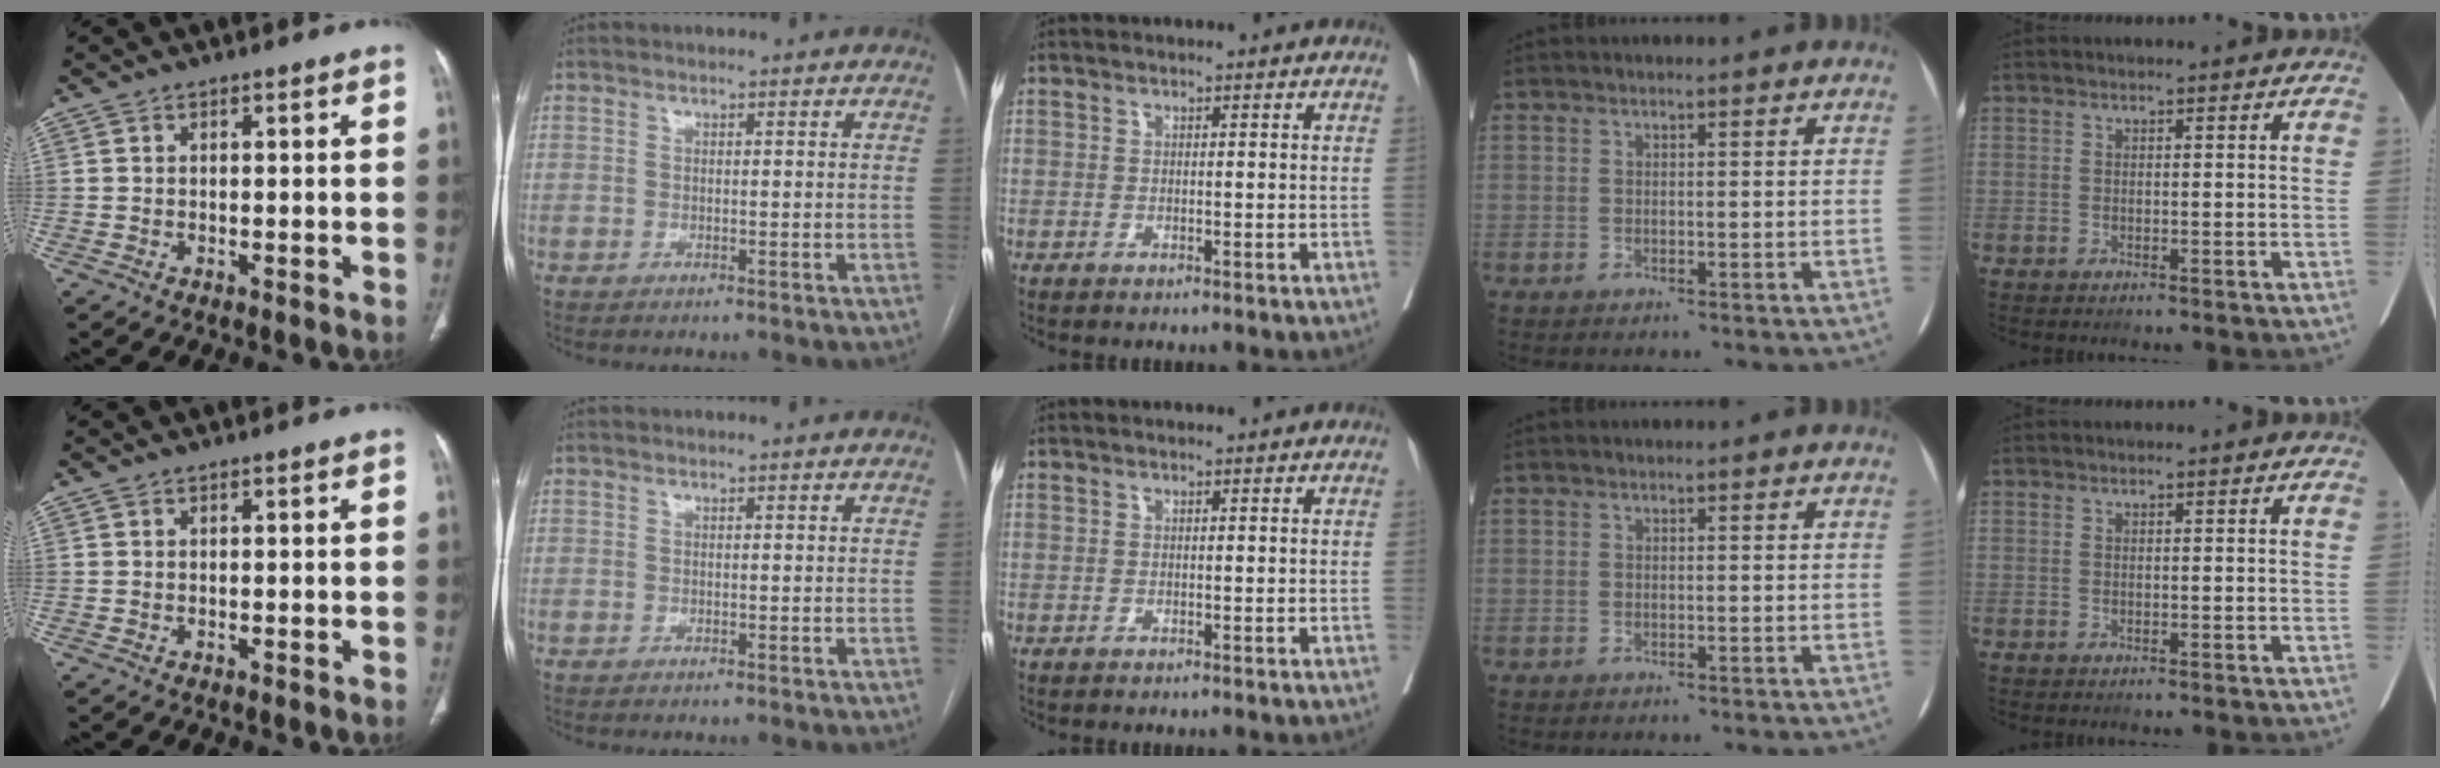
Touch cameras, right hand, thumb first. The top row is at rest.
{}